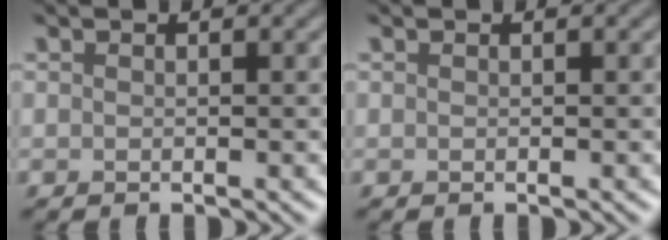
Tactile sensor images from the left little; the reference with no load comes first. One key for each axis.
{"total": 0.0}